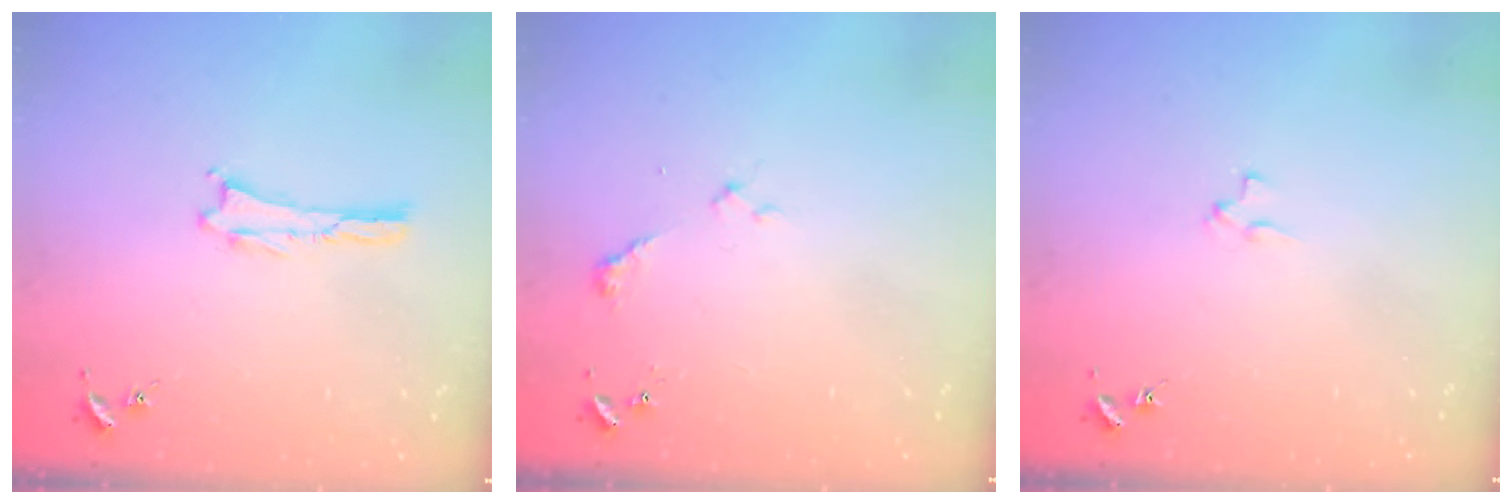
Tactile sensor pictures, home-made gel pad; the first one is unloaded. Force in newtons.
{"total": 2.4, "press": 2.3, "slide": 0.3}
{"total": 1.9, "press": 1.9, "slide": 0.2}